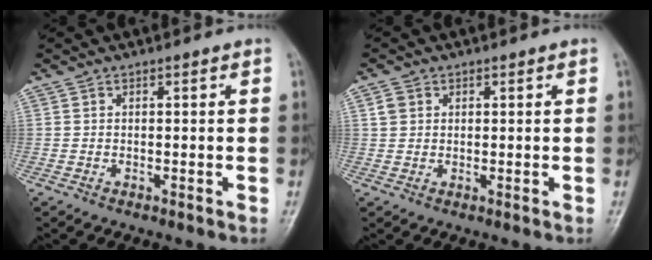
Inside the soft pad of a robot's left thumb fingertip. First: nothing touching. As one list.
[{"total": 2.0, "force": [0.6, 1.8, 0.8], "torque": [-0.010, 0.001, 0.012]}]